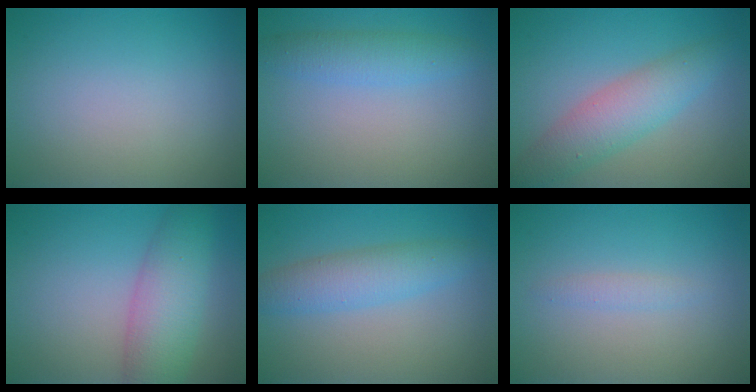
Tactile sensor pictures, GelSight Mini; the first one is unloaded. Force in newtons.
{"total": 2.8, "press": 2.8, "slide": 0.0}
{"total": 4.4, "press": 4.4, "slide": 0.2}
{"total": 5.9, "press": 5.9, "slide": 0.1}
{"total": 3.7, "press": 3.7, "slide": 0.1}
{"total": 0.9, "press": 0.9, "slide": 0.2}